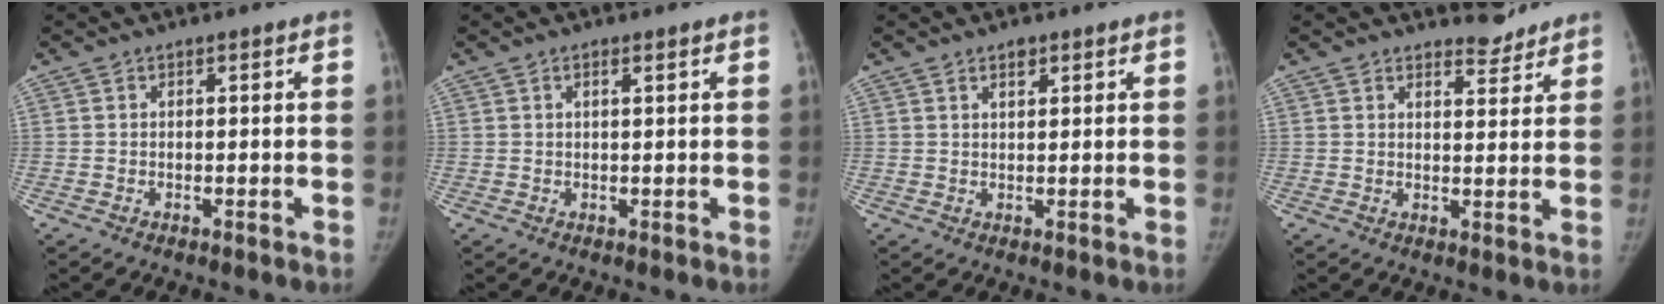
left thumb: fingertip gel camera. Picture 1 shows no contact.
{"total": 1.0, "force": [0.5, -0.1, 0.8], "torque": [-0.017, 0.001, 0.011]}
{"total": 1.9, "force": [1.3, 0.7, 1.1], "torque": [-0.012, -0.008, 0.022]}
{"total": 3.5, "force": [3.4, 0.9, 0.1], "torque": [0.011, -0.033, 0.049]}